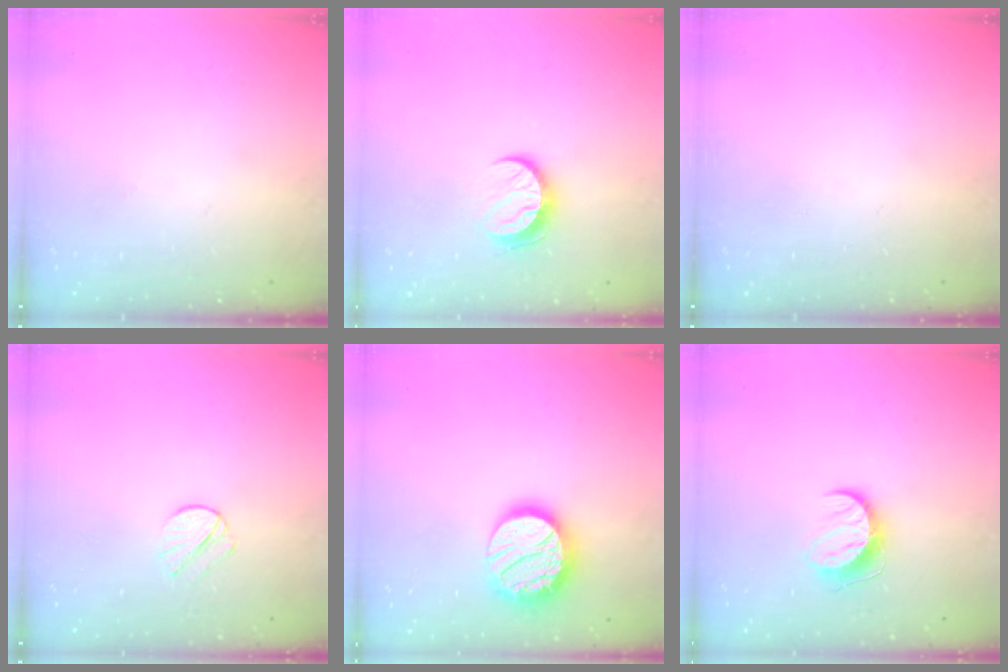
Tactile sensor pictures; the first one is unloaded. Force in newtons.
{"total": 9.0, "press": 9.0, "slide": 0.8}
{"total": 0.0}
{"total": 5.4, "press": 5.4, "slide": 0.7}
{"total": 17.4, "press": 17.4, "slide": 1.2}
{"total": 10.0, "press": 10.0, "slide": 0.3}